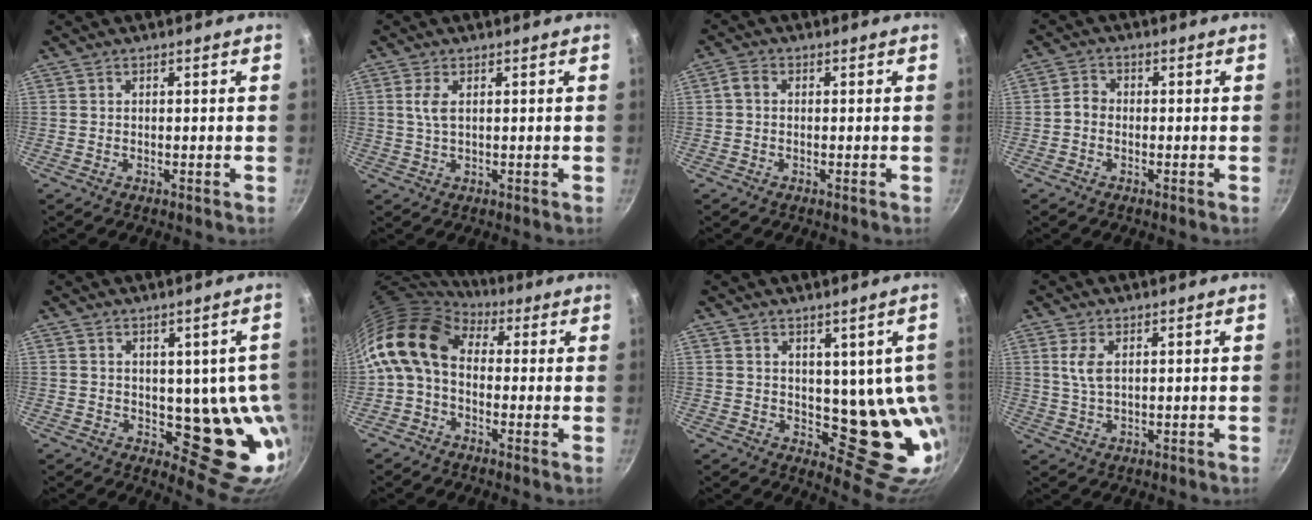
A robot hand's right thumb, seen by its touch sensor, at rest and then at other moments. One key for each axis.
{"total": 2.8, "fx": 0.8, "fy": 1.1, "fz": 2.4, "tx": -0.053, "ty": -0.002, "tz": 0.018}
{"total": 1.9, "fx": 0.0, "fy": 1.3, "fz": 1.5, "tx": -0.036, "ty": 0.009, "tz": -0.004}
{"total": 2.4, "fx": -0.7, "fy": 2.0, "fz": 1.2, "tx": -0.017, "ty": 0.015, "tz": -0.021}
{"total": 13.7, "fx": 0.5, "fy": 7.3, "fz": 11.5, "tx": -0.083, "ty": -0.024, "tz": 0.019}
{"total": 12.2, "fx": 0.9, "fy": 8.6, "fz": 8.6, "tx": -0.153, "ty": 0.024, "tz": -0.008}
{"total": 11.9, "fx": 1.9, "fy": 6.5, "fz": 9.8, "tx": -0.087, "ty": -0.037, "tz": 0.041}
{"total": 3.7, "fx": 1.2, "fy": 1.6, "fz": 3.1, "tx": -0.064, "ty": -0.008, "tz": 0.027}